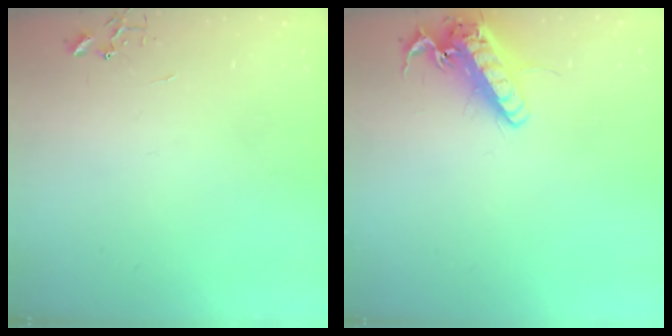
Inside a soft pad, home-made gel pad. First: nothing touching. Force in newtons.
{"total": 15.0, "press": 14.7, "slide": 2.8}